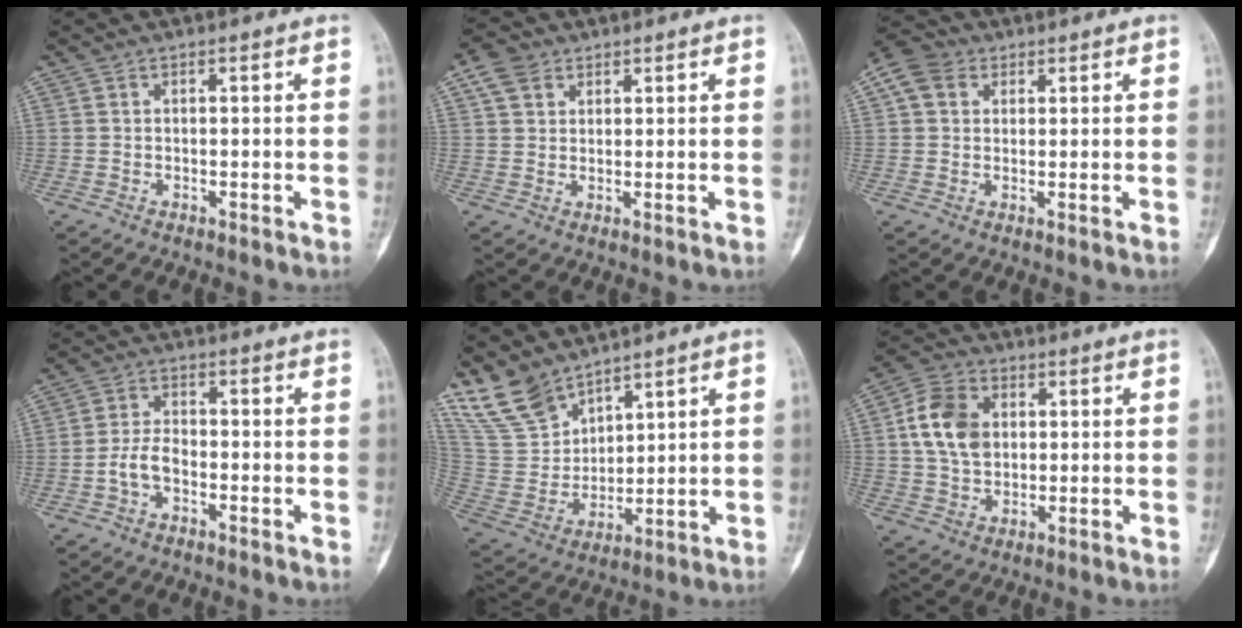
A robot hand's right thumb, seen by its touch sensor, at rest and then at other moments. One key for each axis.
{"total": 5.0, "fx": 2.6, "fy": 3.6, "fz": 2.2, "tx": -0.030, "ty": 0.000, "tz": 0.051}
{"total": 6.6, "fx": 2.5, "fy": 5.2, "fz": 3.2, "tx": -0.051, "ty": 0.013, "tz": 0.042}
{"total": 4.3, "fx": -1.8, "fy": 2.5, "fz": 3.1, "tx": -0.059, "ty": 0.020, "tz": -0.038}
{"total": 12.2, "fx": 10.0, "fy": 5.9, "fz": 3.9, "tx": -0.066, "ty": -0.054, "tz": 0.222}
{"total": 11.0, "fx": 1.7, "fy": 8.3, "fz": 7.0, "tx": -0.113, "ty": 0.007, "tz": 0.029}